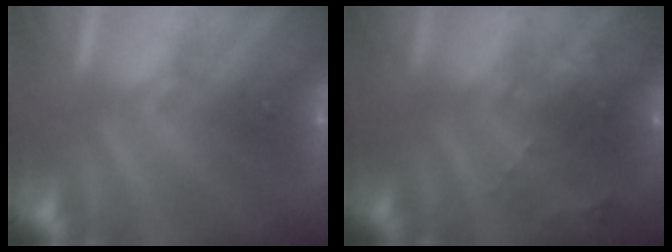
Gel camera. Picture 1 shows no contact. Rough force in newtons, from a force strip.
{"total": 8.6}